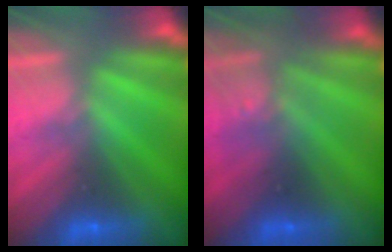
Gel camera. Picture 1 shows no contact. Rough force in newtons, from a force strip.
{"total": 2.7}